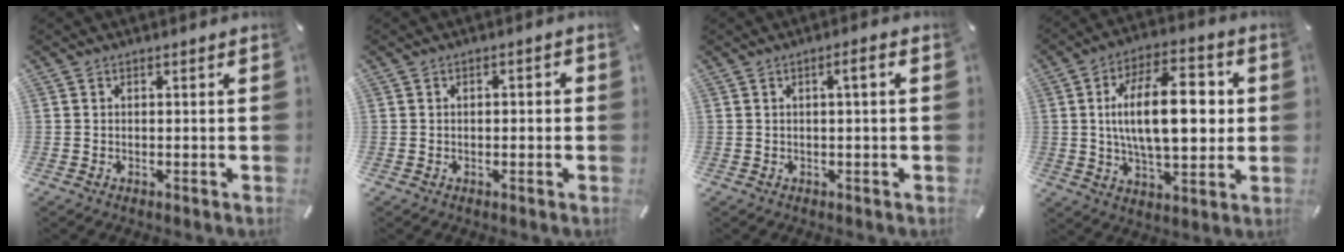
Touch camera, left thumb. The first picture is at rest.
{"total": 1.6, "force": [-0.6, 0.9, 1.2], "torque": [-0.022, 0.005, -0.012]}
{"total": 2.7, "force": [0.2, 0.1, 2.7], "torque": [-0.050, 0.001, 0.002]}
{"total": 19.9, "force": [2.3, 9.8, 17.2], "torque": [-0.290, 0.000, 0.028]}